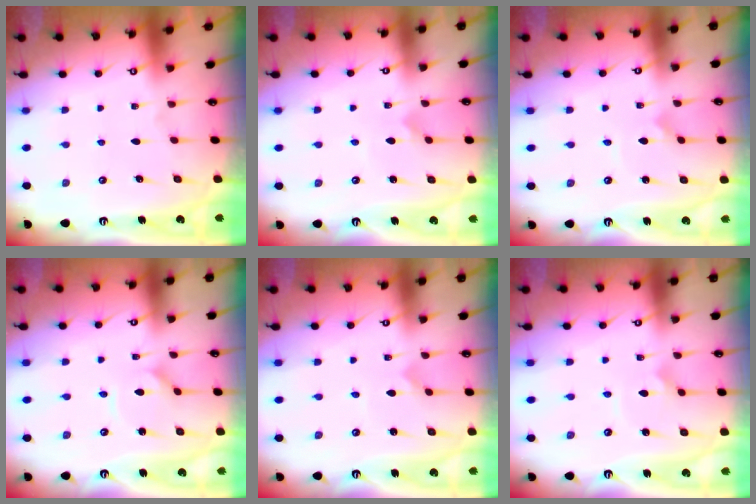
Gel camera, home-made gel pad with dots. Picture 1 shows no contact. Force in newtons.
{"total": 2.8, "press": 2.8, "slide": 0.2}
{"total": 1.6, "press": 1.6, "slide": 0.1}
{"total": 1.8, "press": 1.8, "slide": 0.3}
{"total": 0.0}
{"total": 2.9, "press": 2.9, "slide": 0.4}